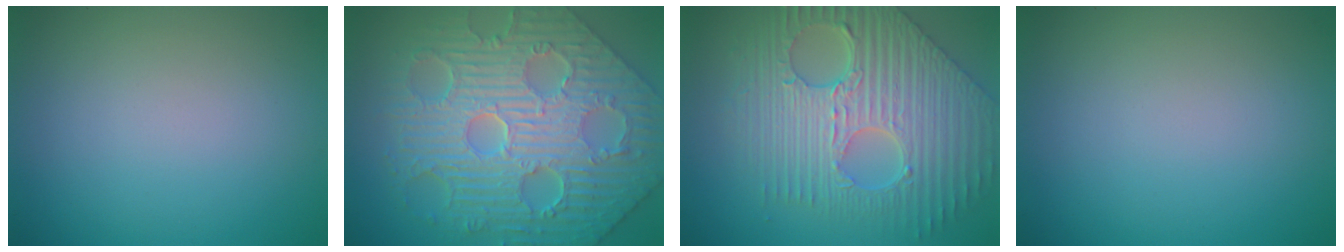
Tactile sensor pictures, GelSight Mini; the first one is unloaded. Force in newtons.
{"total": 11.5, "press": 8.1, "slide": 8.1}
{"total": 10.1, "press": 7.0, "slide": 7.3}
{"total": 0.0}